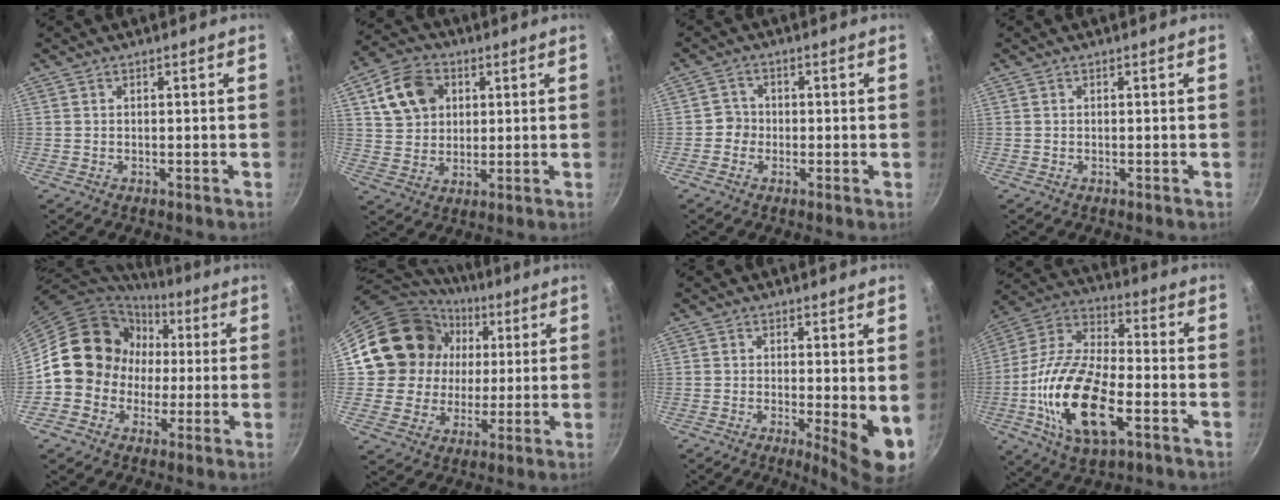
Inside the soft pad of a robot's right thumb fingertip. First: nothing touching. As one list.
[{"total": 11.2, "force": [3.7, 8.8, 6.0], "torque": [-0.089, 0.006, 0.065]}, {"total": 2.6, "force": [-0.8, 2.5, 0.5], "torque": [0.014, 0.011, -0.021]}, {"total": 0.0}, {"total": 15.2, "force": [0.1, 14.0, 6.0], "torque": [-0.046, 0.028, -0.009]}, {"total": 18.3, "force": [4.3, 16.5, 6.4], "torque": [-0.101, 0.009, 0.077]}, {"total": 7.8, "force": [-0.5, 2.0, 7.5], "torque": [-0.091, -0.016, -0.003]}, {"total": 21.5, "force": [-6.0, 10.1, 18.0], "torque": [-0.342, 0.025, -0.124]}]